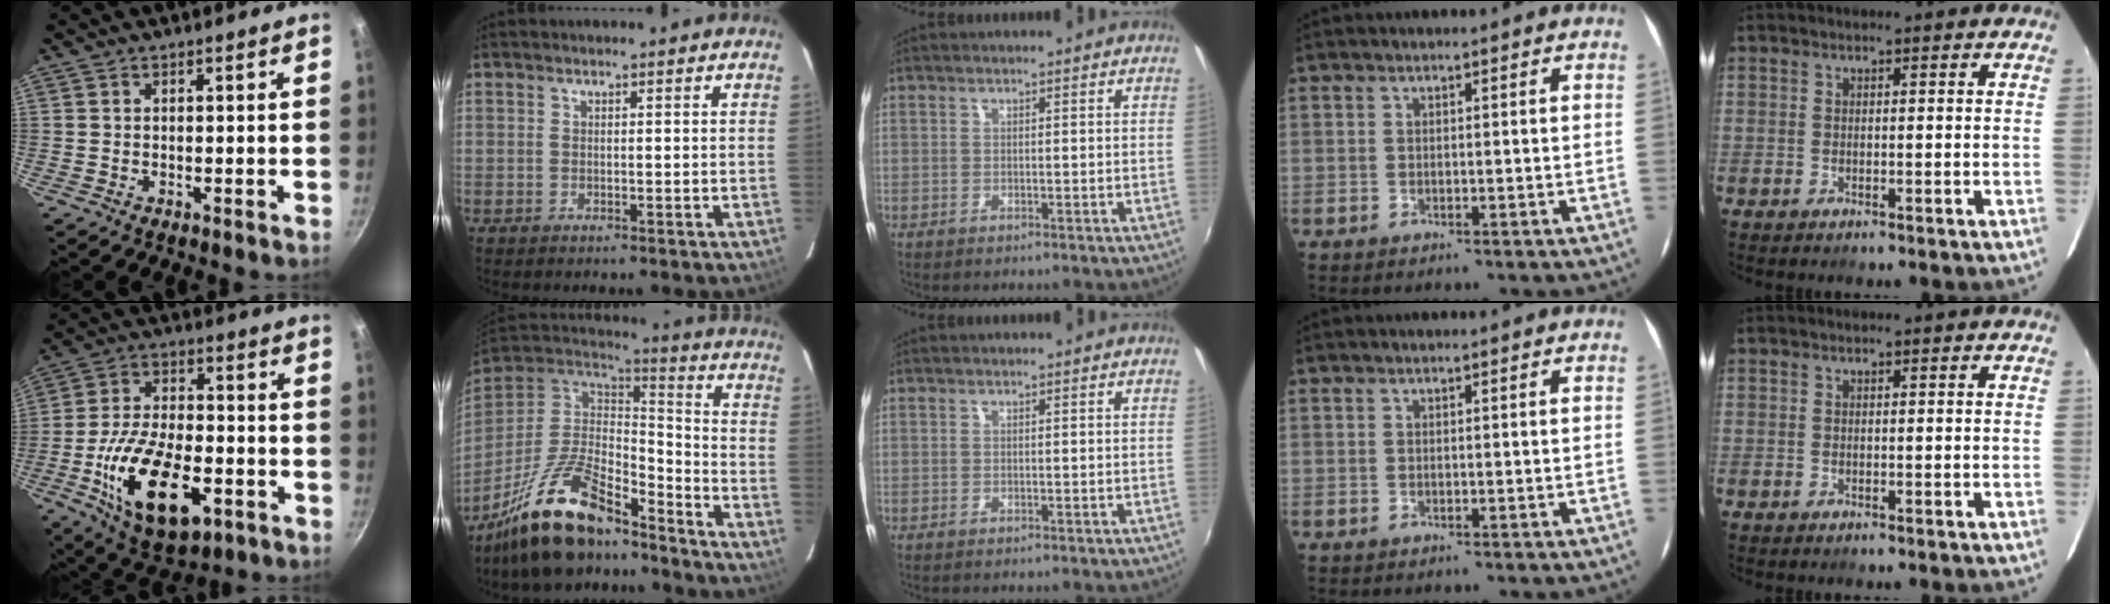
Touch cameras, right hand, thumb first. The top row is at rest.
{"thumb": {"total": 20.3, "force": [-7.1, 10.4, 16.0], "torque": [-0.273, 0.023, -0.115]}, "index": {"total": 21.1, "force": [-15.7, 7.3, 12.2], "torque": [-0.252, -0.014, -0.276]}}